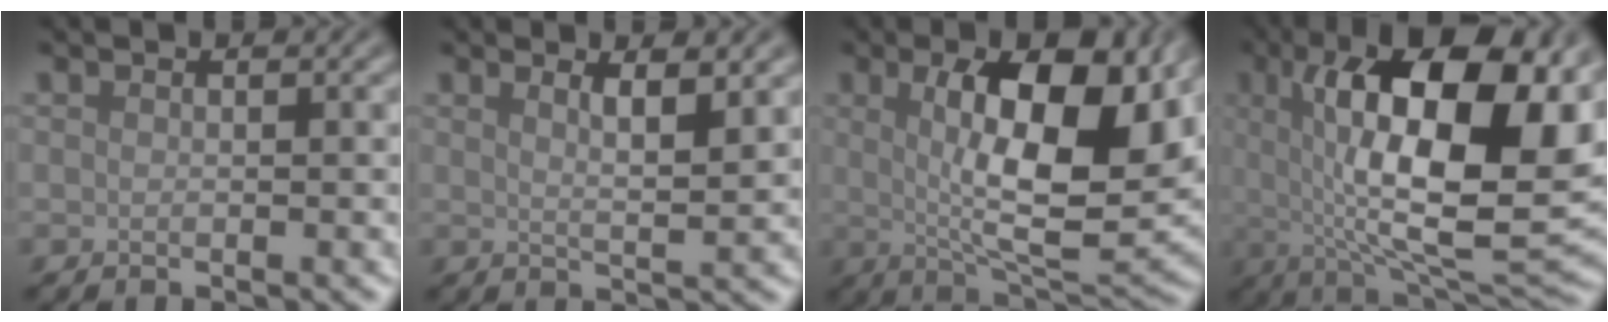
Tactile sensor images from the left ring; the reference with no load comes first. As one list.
[{"total": 2.8, "force": [1.5, 0.5, 2.3], "torque": [-0.031, -0.001, 0.024]}, {"total": 10.8, "force": [2.2, 3.9, 9.8], "torque": [-0.144, 0.000, 0.039]}, {"total": 16.8, "force": [3.0, 6.5, 15.2], "torque": [-0.228, 0.005, 0.043]}]